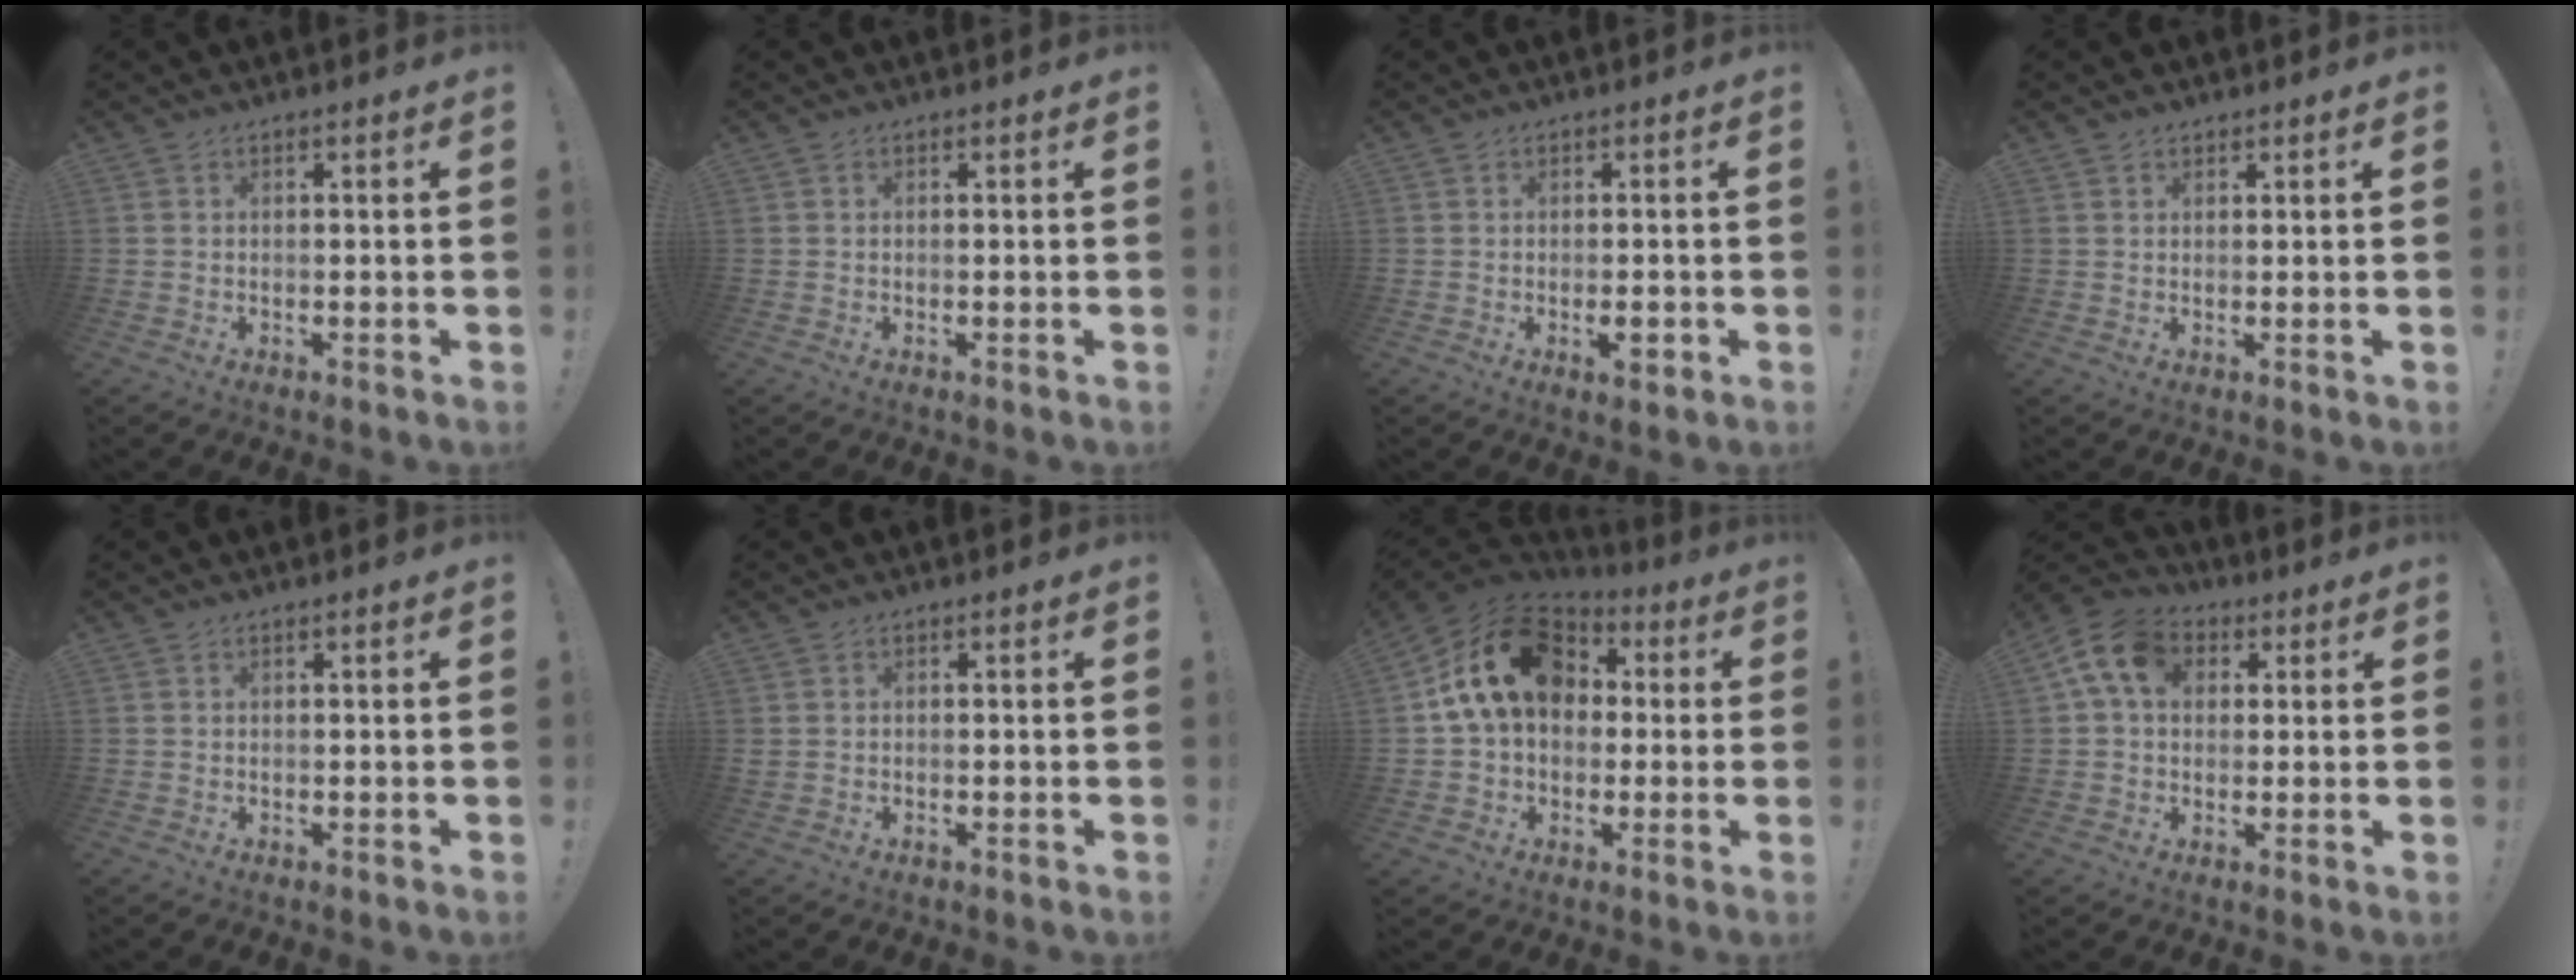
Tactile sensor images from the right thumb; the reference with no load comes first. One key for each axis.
{"total": 0.0}
{"total": 4.3, "fx": -1.5, "fy": 1.9, "fz": 3.5, "tx": -0.047, "ty": 0.007, "tz": -0.024}
{"total": 1.2, "fx": 1.0, "fy": 0.7, "fz": 0.1, "tx": 0.003, "ty": -0.004, "tz": 0.018}
{"total": 0.0}
{"total": 0.7, "fx": -0.2, "fy": 0.6, "fz": 0.2, "tx": -0.010, "ty": 0.005, "tz": -0.001}
{"total": 20.2, "fx": 5.1, "fy": 14.2, "fz": 13.3, "tx": -0.219, "ty": 0.004, "tz": 0.098}
{"total": 12.2, "fx": 3.7, "fy": 8.8, "fz": 7.6, "tx": -0.137, "ty": 0.006, "tz": 0.074}